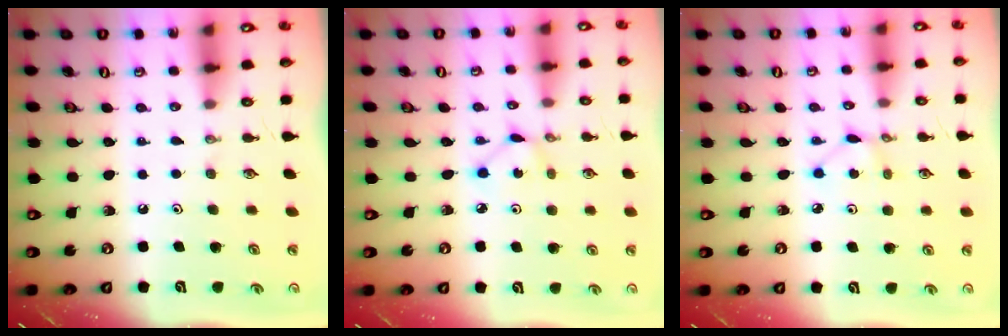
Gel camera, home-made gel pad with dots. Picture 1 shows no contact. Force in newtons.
{"total": 1.7, "press": 1.7, "slide": 0.1}
{"total": 2.8, "press": 2.8, "slide": 0.3}